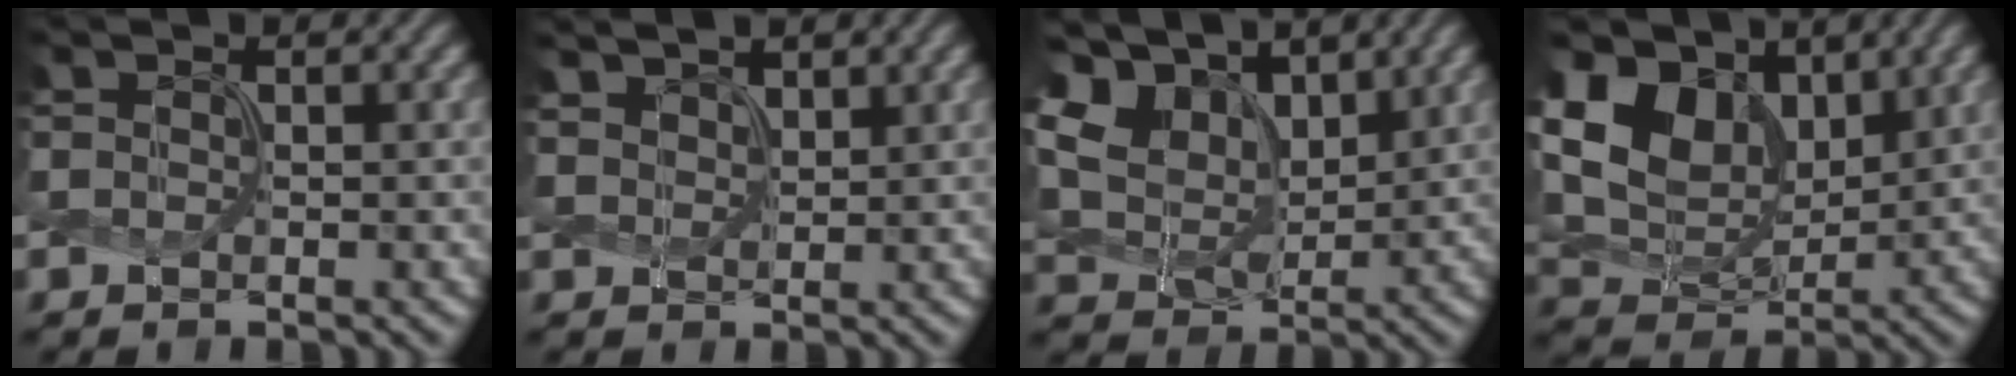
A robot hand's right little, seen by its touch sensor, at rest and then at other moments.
{"total": 3.8, "force": [3.1, 1.7, 1.3], "torque": [-0.049, 0.002, 0.059]}
{"total": 9.0, "force": [4.7, 6.0, 4.8], "torque": [-0.140, 0.023, 0.078]}
{"total": 10.1, "force": [4.1, 7.1, 5.9], "torque": [-0.148, 0.013, 0.071]}